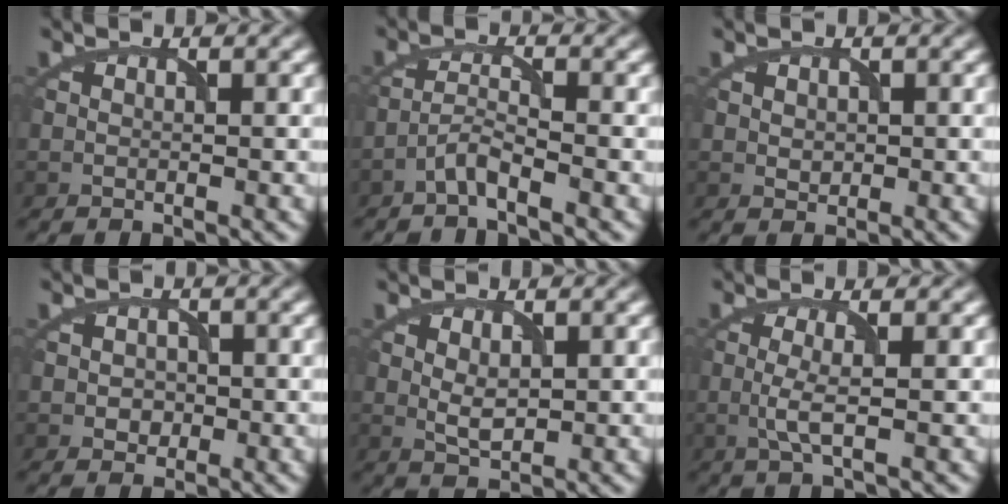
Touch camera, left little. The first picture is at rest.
{"total": 2.1, "force": [-1.7, 0.1, 1.3], "torque": [-0.028, 0.008, -0.040]}
{"total": 1.1, "force": [0.3, 0.9, 0.5], "torque": [-0.010, -0.003, 0.008]}
{"total": 1.5, "force": [-0.2, 1.3, 0.6], "torque": [-0.008, -0.003, -0.005]}
{"total": 2.0, "force": [0.4, 1.1, 1.6], "torque": [-0.036, -0.004, 0.012]}
{"total": 2.1, "force": [-0.2, 0.3, 2.1], "torque": [-0.048, -0.002, -0.006]}